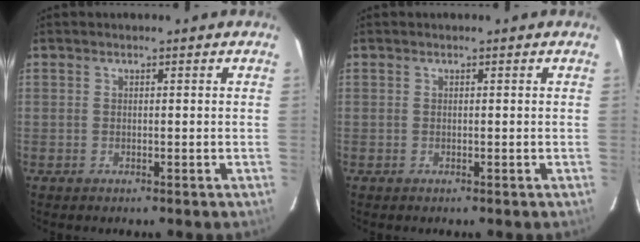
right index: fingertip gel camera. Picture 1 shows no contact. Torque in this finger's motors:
{"motor_torque": [0.00, 0.00, 0.01, 0.01]}